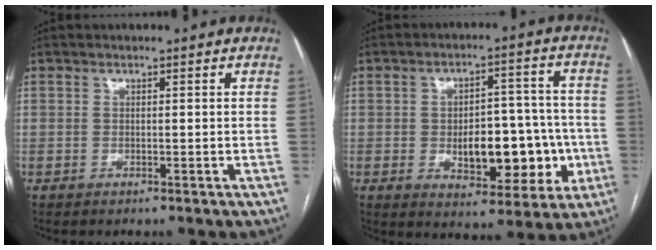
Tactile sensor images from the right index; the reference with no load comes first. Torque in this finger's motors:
{"motor_torque": [0.33, -0.15, 0.26, 0.05]}